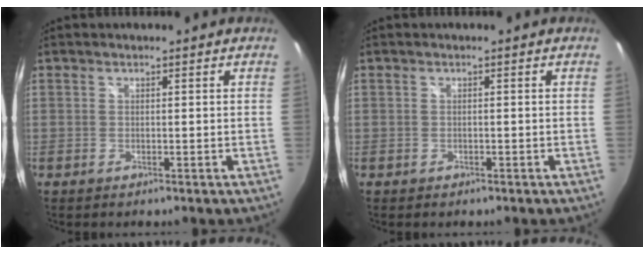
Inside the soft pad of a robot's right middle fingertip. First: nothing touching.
{"total": 0.6, "force": [-0.4, 0.4, 0.1], "torque": [-0.003, 0.001, -0.003]}